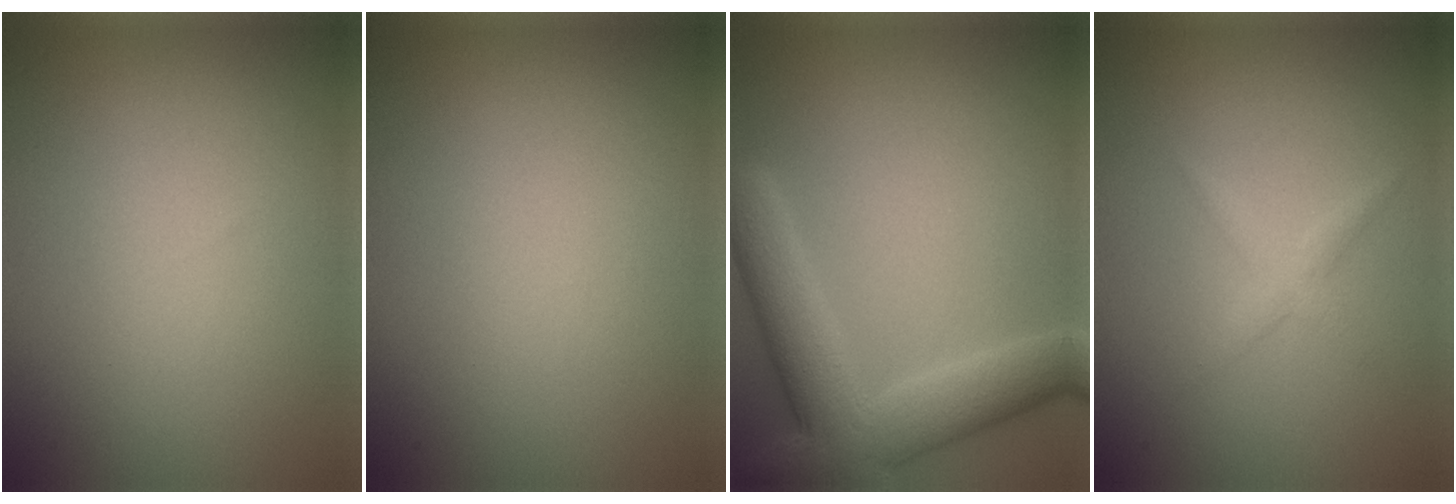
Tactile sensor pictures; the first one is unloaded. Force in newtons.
{"total": 0.0}
{"total": 7.3, "press": 7.3, "slide": 0.4}
{"total": 1.3, "press": 1.3, "slide": 0.1}